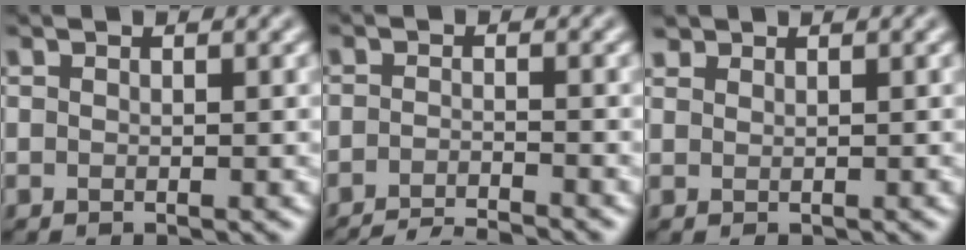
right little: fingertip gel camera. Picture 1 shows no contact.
{"total": 5.4, "force": [-5.1, 0.8, 1.8], "torque": [-0.030, -0.016, -0.082]}
{"total": 1.2, "force": [0.9, 0.7, 0.1], "torque": [0.001, 0.002, 0.020]}